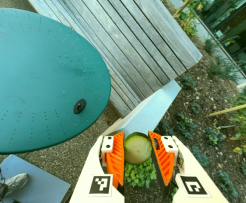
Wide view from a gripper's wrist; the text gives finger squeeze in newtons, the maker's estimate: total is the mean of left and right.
{"total": 14.2, "left": 14.5, "right": 13.9}